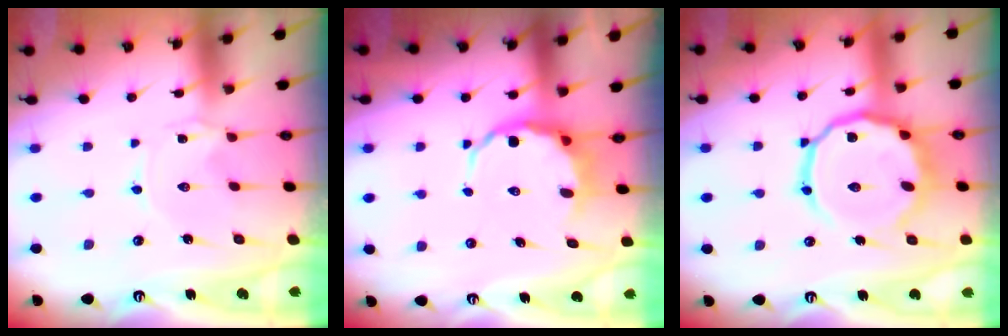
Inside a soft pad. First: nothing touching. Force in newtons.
{"total": 5.5, "press": 5.2, "slide": 1.8}
{"total": 16.0, "press": 15.9, "slide": 1.9}